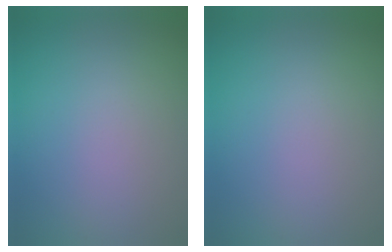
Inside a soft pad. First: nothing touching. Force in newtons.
{"total": 0.0}